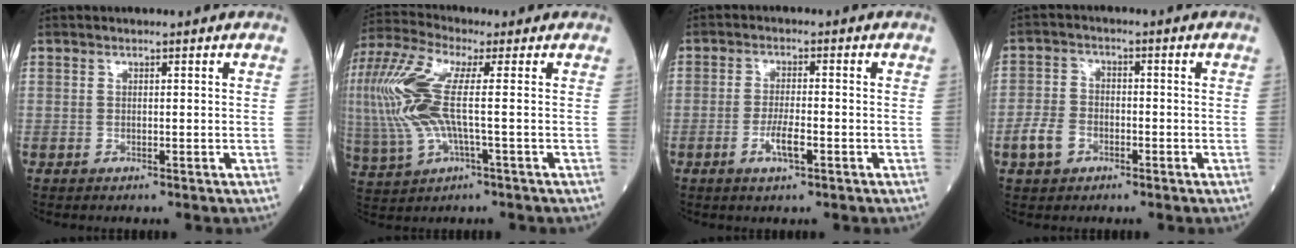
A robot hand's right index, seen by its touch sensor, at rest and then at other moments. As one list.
[{"total": 13.6, "force": [0.8, 3.4, 13.1], "torque": [-0.320, 0.017, 0.013]}, {"total": 3.7, "force": [-1.5, 0.7, 3.3], "torque": [-0.064, -0.001, -0.027]}, {"total": 4.8, "force": [-2.3, 3.4, 2.5], "torque": [-0.061, 0.007, -0.042]}]